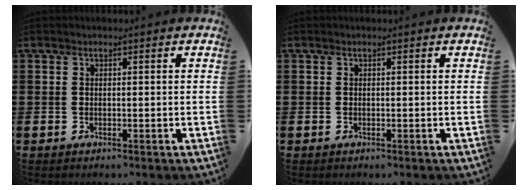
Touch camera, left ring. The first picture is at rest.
{"total": 0.0}